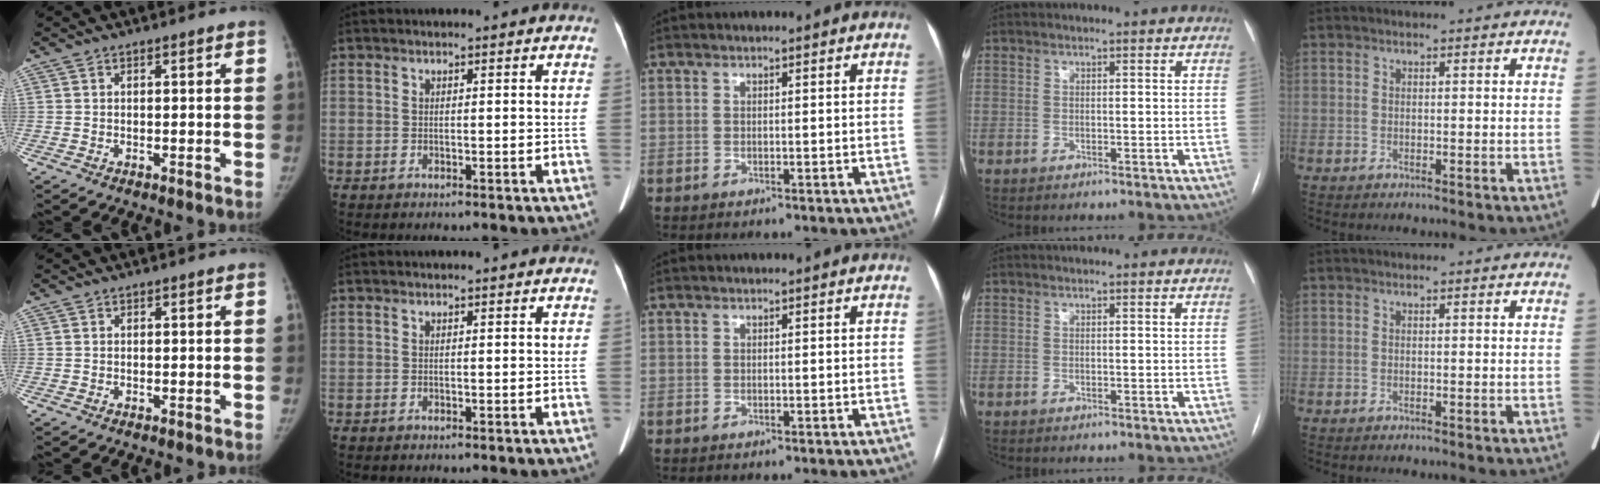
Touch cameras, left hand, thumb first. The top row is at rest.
{}